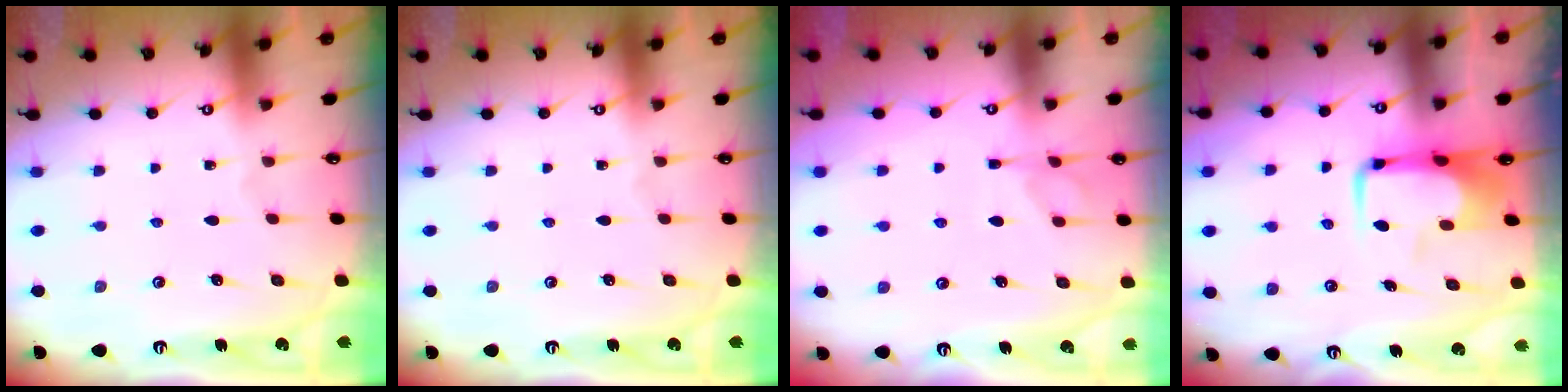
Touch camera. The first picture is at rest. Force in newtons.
{"total": 0.0}
{"total": 1.3, "press": 0.5, "slide": 1.2}
{"total": 6.7, "press": 6.5, "slide": 1.3}